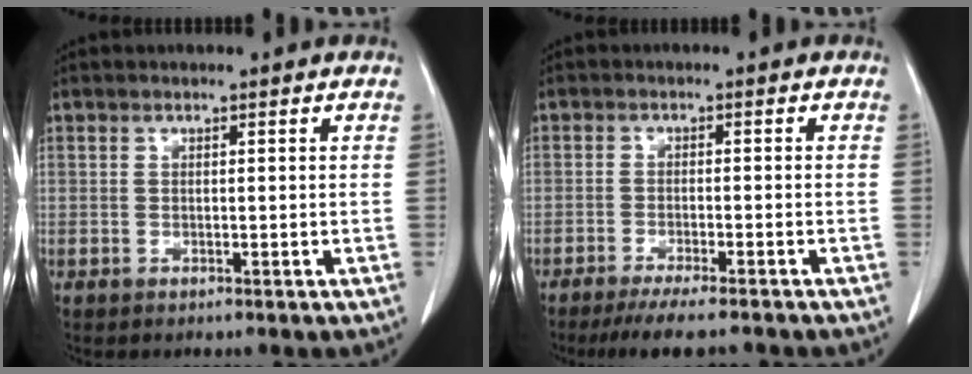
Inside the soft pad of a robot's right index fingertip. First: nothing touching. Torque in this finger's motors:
{"motor_torque": [0.52, -0.52, 0.26, 0.06]}